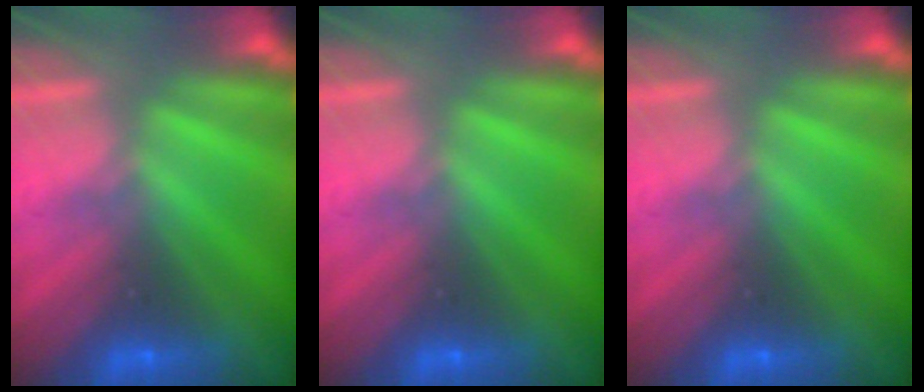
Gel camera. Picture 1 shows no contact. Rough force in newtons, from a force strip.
{"total": 0.0}
{"total": 0.0}